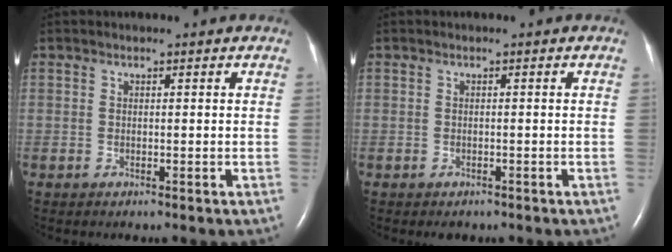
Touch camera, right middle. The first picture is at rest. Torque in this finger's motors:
{"motor_torque": [0.19, -0.17, -0.05, 0.01]}